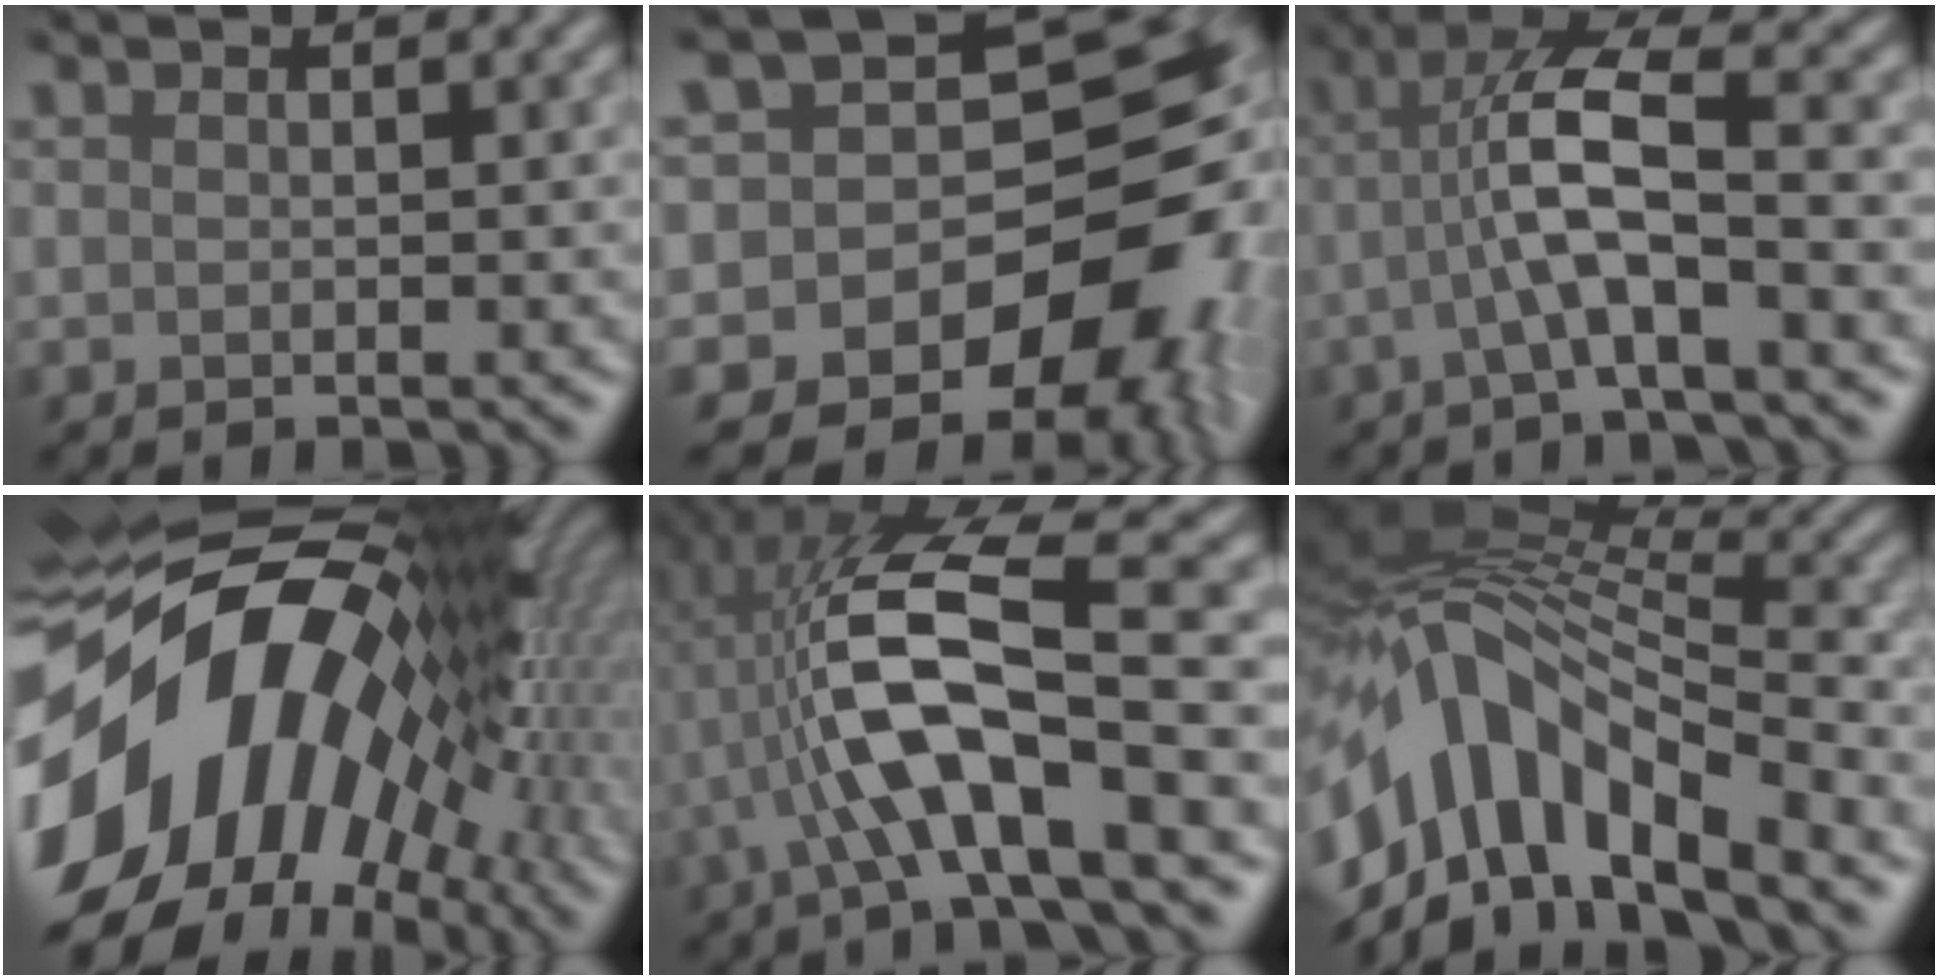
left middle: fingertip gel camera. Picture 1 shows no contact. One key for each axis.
{"total": 14.5, "fx": -3.8, "fy": 10.9, "fz": 8.8, "tx": -0.106, "ty": 0.014, "tz": -0.040}
{"total": 5.6, "fx": -1.6, "fy": 0.8, "fz": 5.3, "tx": -0.132, "ty": 0.018, "tz": -0.016}
{"total": 18.4, "fx": -1.8, "fy": 12.5, "fz": 13.4, "tx": -0.266, "ty": -0.005, "tz": -0.027}
{"total": 9.6, "fx": -1.5, "fy": 2.4, "fz": 9.2, "tx": -0.189, "ty": 0.015, "tz": -0.014}
{"total": 10.7, "fx": -4.7, "fy": 5.1, "fz": 8.1, "tx": -0.155, "ty": 0.021, "tz": -0.075}